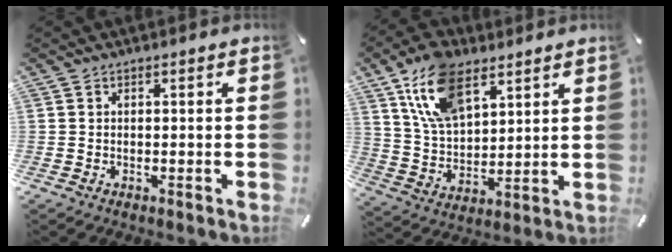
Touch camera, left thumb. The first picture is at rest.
{"total": 14.7, "force": [8.4, 8.2, 8.9], "torque": [-0.204, -0.023, 0.155]}